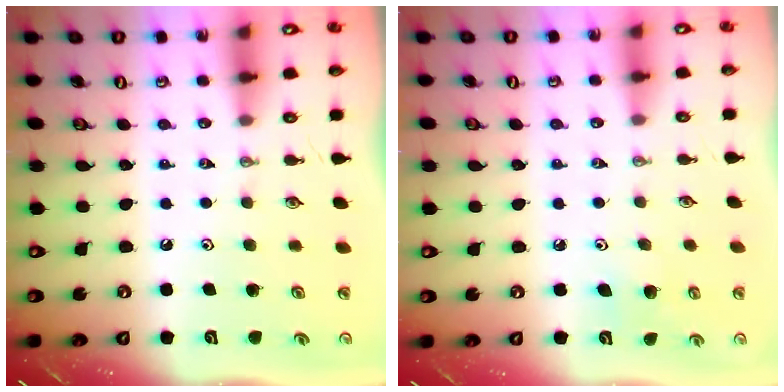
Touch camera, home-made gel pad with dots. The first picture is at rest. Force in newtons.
{"total": 4.2, "press": 4.2, "slide": 0.4}